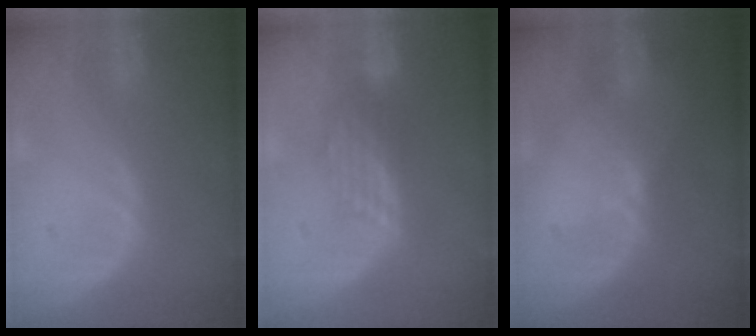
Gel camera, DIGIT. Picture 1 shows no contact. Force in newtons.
{"total": 3.6, "press": 3.2, "slide": 1.7}
{"total": 2.0, "press": 1.6, "slide": 1.3}